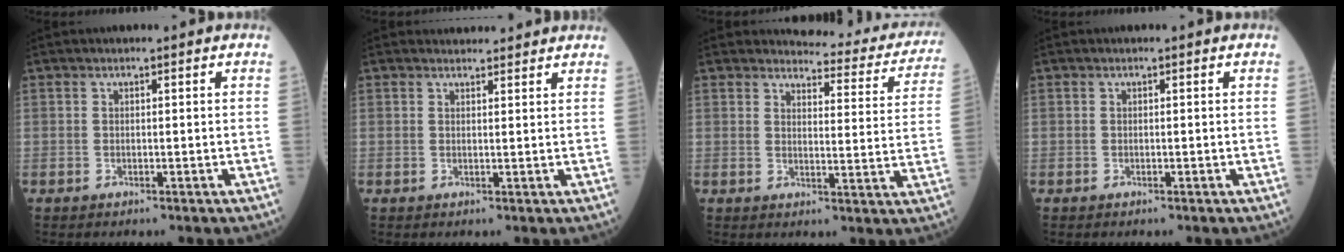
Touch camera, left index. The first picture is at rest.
{"total": 3.7, "force": [3.6, 0.6, 0.4], "torque": [-0.011, 0.020, 0.047]}
{"total": 14.2, "force": [13.8, 2.8, 2.1], "torque": [0.004, -0.059, 0.132]}
{"total": 0.0}